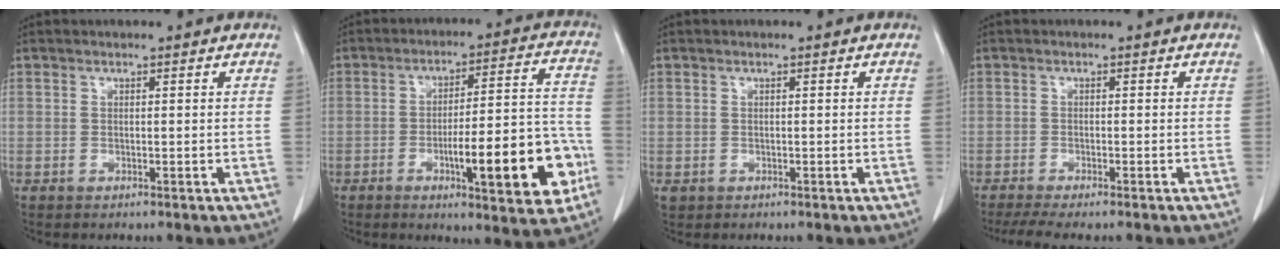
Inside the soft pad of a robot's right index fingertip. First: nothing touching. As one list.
[{"total": 16.1, "force": [-5.4, 2.9, 14.8], "torque": [-0.197, 0.014, -0.073]}, {"total": 0.9, "force": [-0.1, 0.9, 0.1], "torque": [0.000, 0.005, 0.003]}, {"total": 6.0, "force": [-5.0, 0.6, 3.3], "torque": [-0.047, -0.013, -0.078]}]